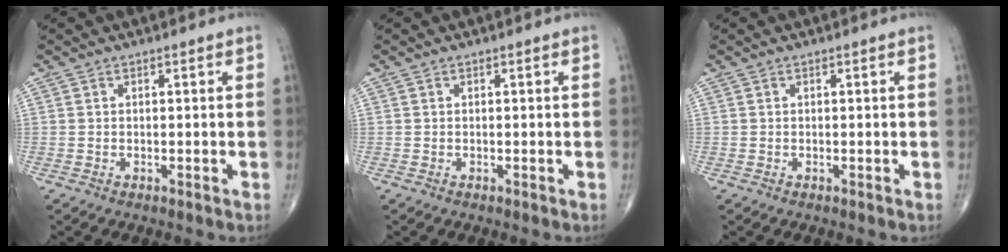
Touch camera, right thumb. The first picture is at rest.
{"total": 0.0}
{"total": 0.0}